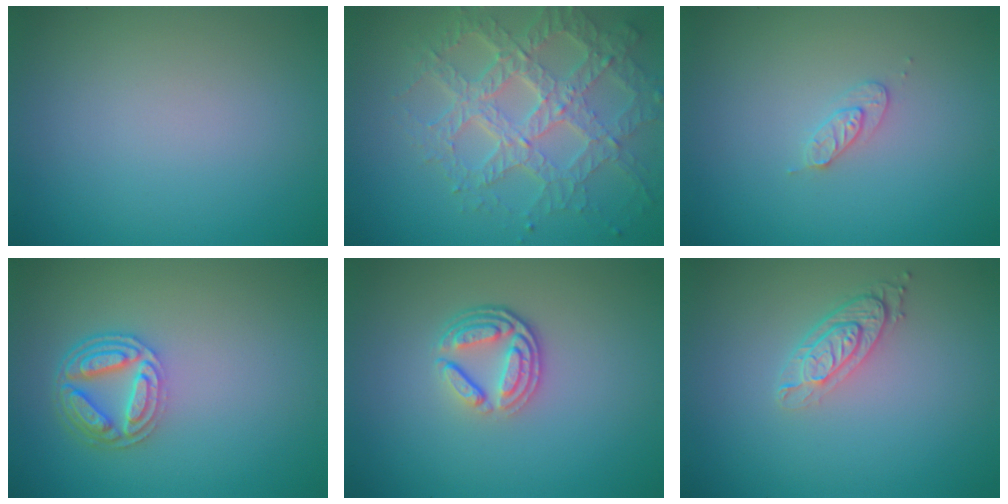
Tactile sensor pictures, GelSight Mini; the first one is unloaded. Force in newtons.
{"total": 7.2, "press": 5.0, "slide": 5.1}
{"total": 1.4, "press": 1.4, "slide": 0.2}
{"total": 4.7, "press": 3.7, "slide": 3.0}
{"total": 3.8, "press": 2.8, "slide": 2.6}
{"total": 3.0, "press": 2.2, "slide": 2.1}